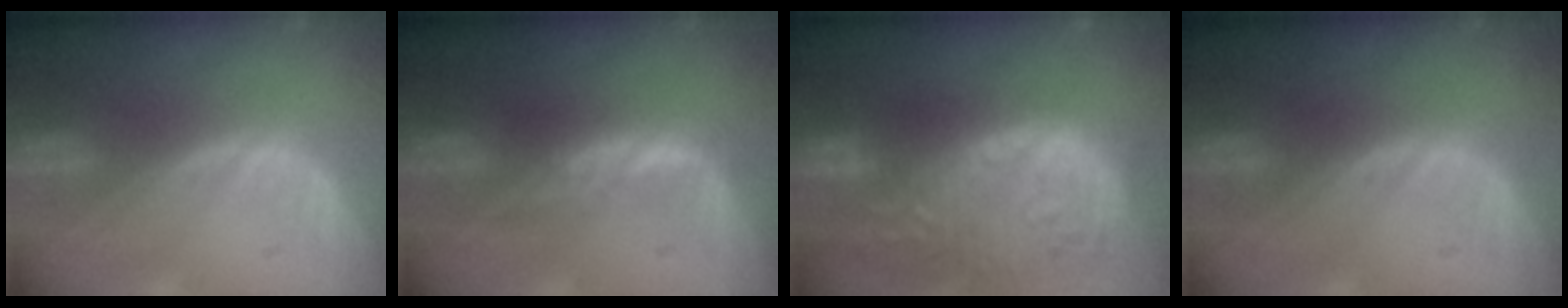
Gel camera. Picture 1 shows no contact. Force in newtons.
{"total": 2.4, "press": 2.4, "slide": 0.2}
{"total": 15.5, "press": 12.7, "slide": 8.9}
{"total": 0.0}